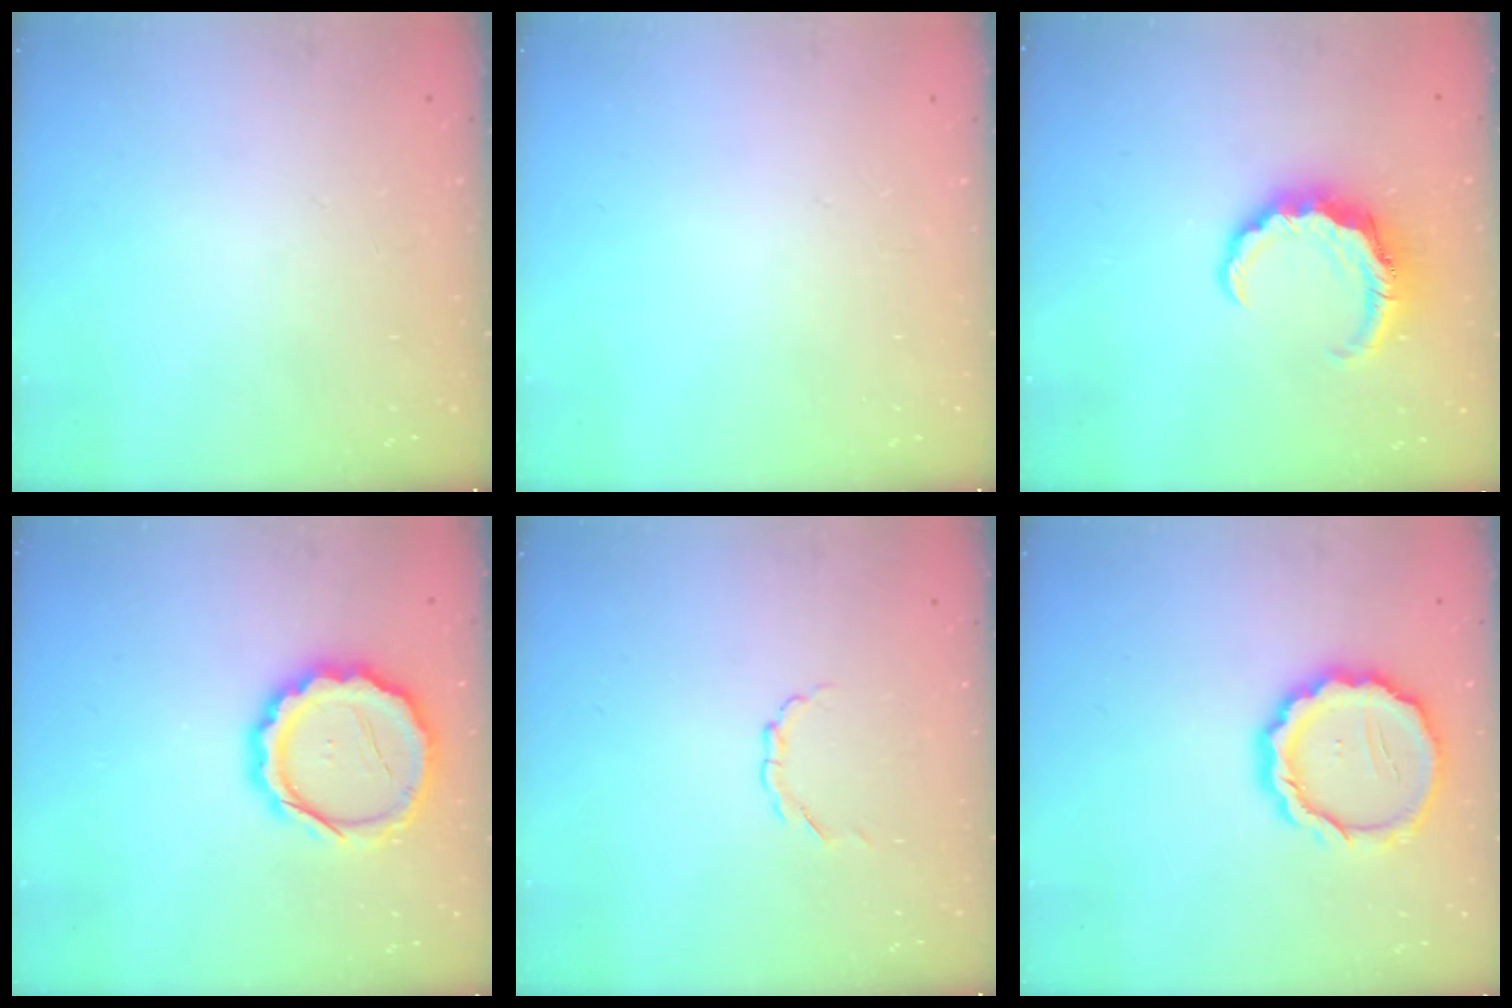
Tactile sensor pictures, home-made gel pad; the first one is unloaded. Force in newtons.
{"total": 0.0}
{"total": 7.3, "press": 7.3, "slide": 1.2}
{"total": 15.0, "press": 14.6, "slide": 3.3}
{"total": 2.1, "press": 2.0, "slide": 0.6}
{"total": 14.6, "press": 14.3, "slide": 3.0}